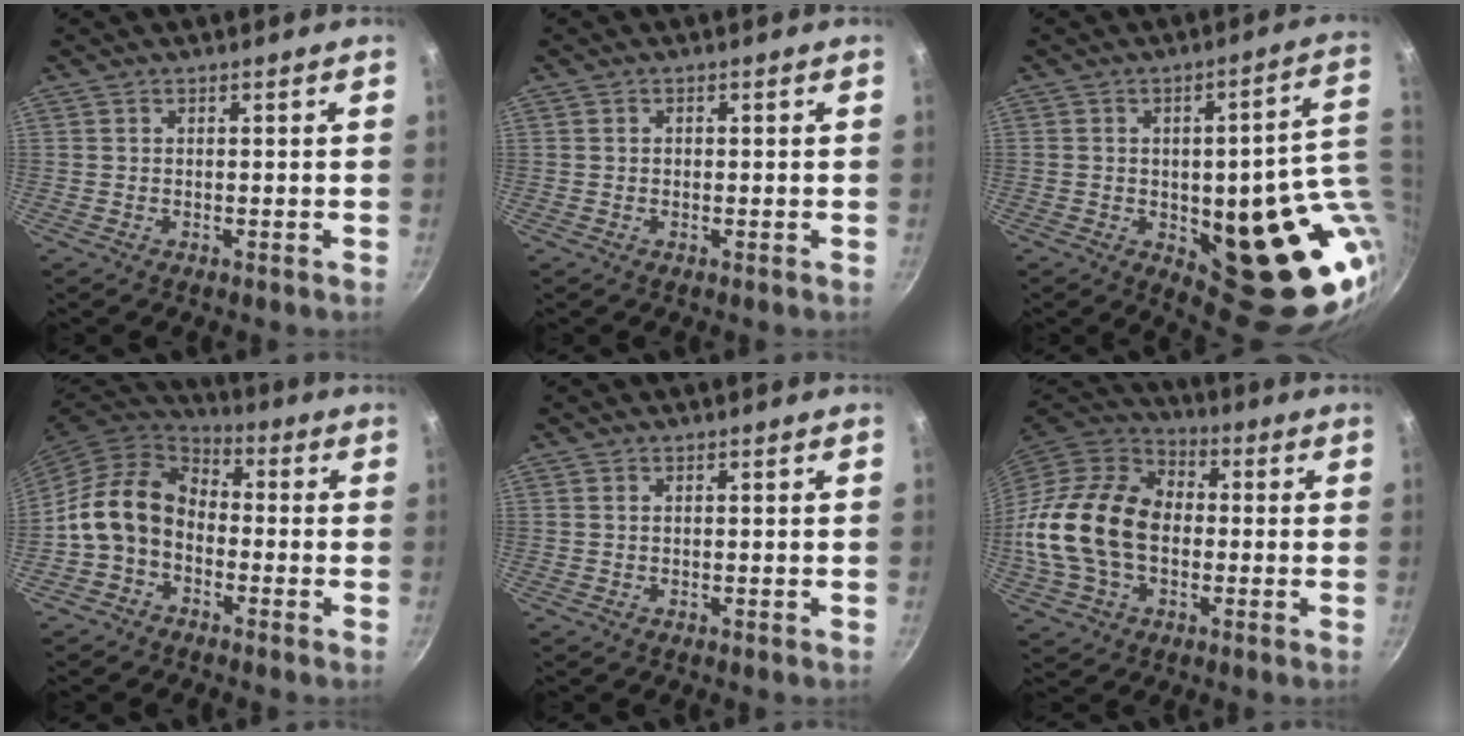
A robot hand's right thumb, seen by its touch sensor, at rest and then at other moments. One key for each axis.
{"total": 0.7, "fx": 0.1, "fy": 0.6, "fz": 0.3, "tx": -0.001, "ty": 0.004, "tz": 0.000}
{"total": 24.6, "fx": -2.8, "fy": 11.1, "fz": 21.8, "tx": -0.194, "ty": -0.006, "tz": -0.017}
{"total": 12.2, "fx": -2.1, "fy": 9.1, "fz": 7.8, "tx": -0.115, "ty": 0.040, "tz": -0.058}
{"total": 0.0}
{"total": 20.7, "fx": -1.6, "fy": 14.4, "fz": 14.7, "tx": -0.266, "ty": 0.036, "tz": -0.037}